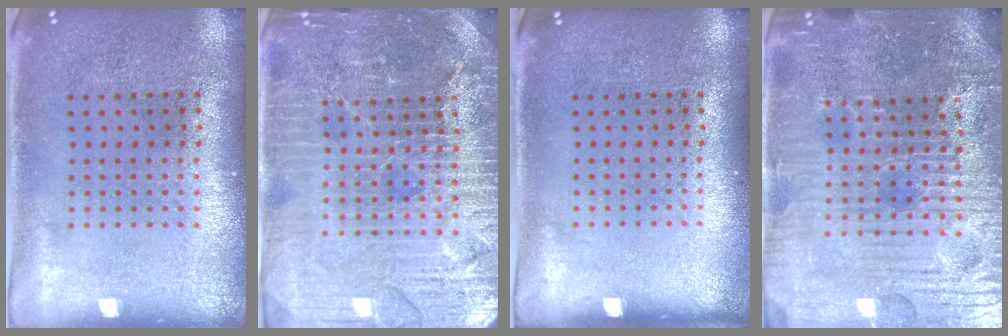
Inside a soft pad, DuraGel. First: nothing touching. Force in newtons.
{"total": 4.9, "press": 4.6, "slide": 1.7}
{"total": 0.0}
{"total": 5.6, "press": 5.3, "slide": 1.8}